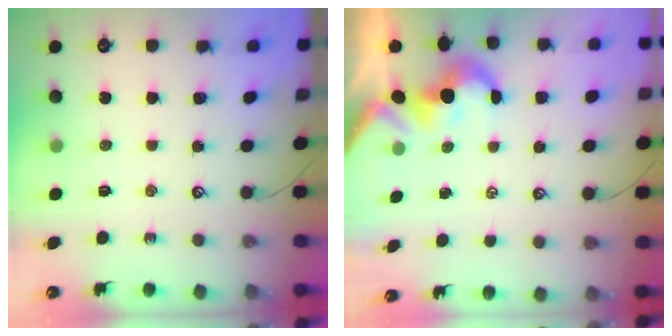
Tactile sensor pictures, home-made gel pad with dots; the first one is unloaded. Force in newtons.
{"total": 1.7, "press": 1.4, "slide": 1.0}